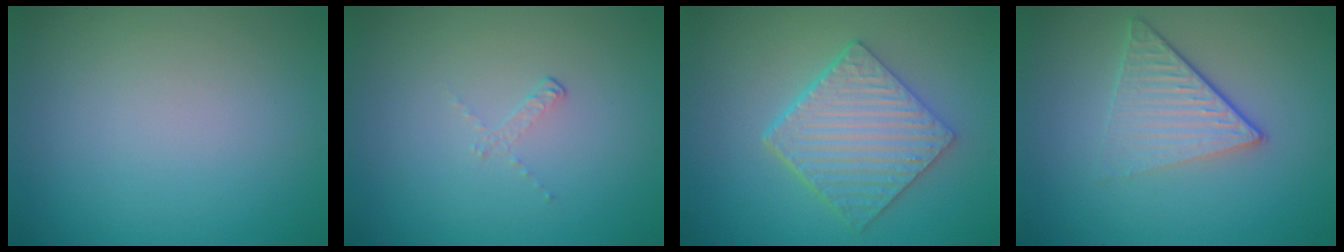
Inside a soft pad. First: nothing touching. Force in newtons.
{"total": 0.8, "press": 0.3, "slide": 0.7}
{"total": 5.6, "press": 4.5, "slide": 3.4}
{"total": 4.0, "press": 2.6, "slide": 3.1}